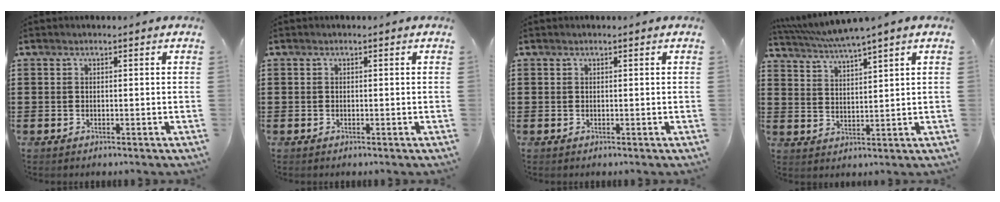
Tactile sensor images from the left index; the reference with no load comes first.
{"total": 0.0}
{"total": 0.0}
{"total": 3.6, "force": [3.2, -0.8, 1.5], "torque": [-0.039, -0.019, 0.054]}